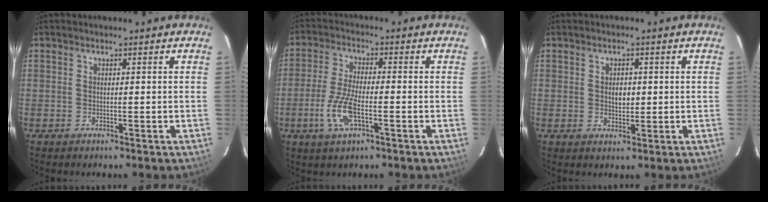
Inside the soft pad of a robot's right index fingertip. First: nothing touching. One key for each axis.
{"total": 8.2, "fx": -3.0, "fy": 2.5, "fz": 7.2, "tx": -0.158, "ty": -0.005, "tz": -0.059}
{"total": 2.7, "fx": 0.3, "fy": 1.9, "fz": 2.0, "tx": -0.031, "ty": 0.002, "tz": 0.005}